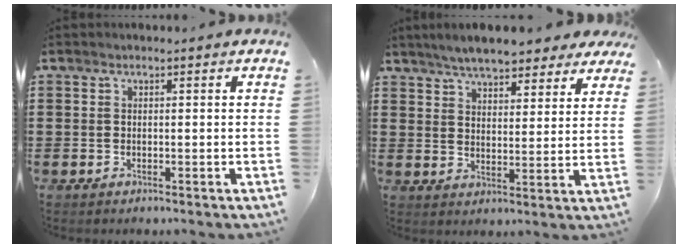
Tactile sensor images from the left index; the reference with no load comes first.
{"total": 5.9, "force": [5.5, 1.1, 1.7], "torque": [-0.056, -0.013, 0.101]}